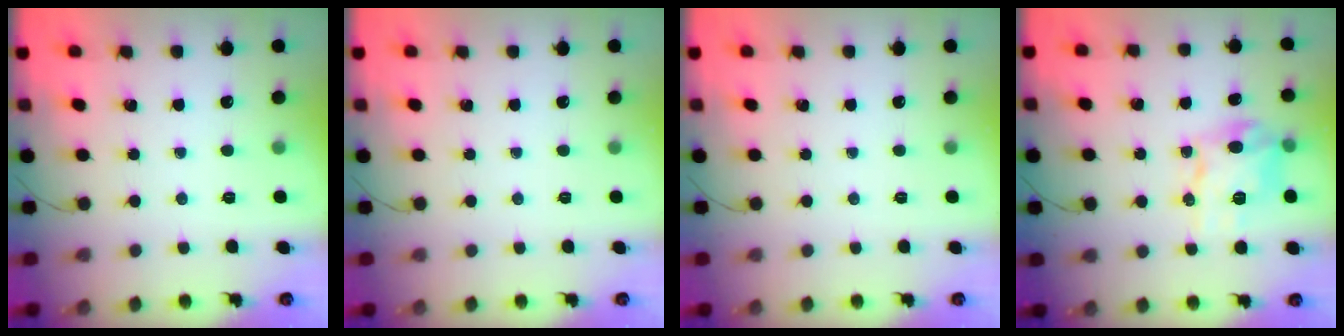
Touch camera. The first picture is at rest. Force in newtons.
{"total": 0.0}
{"total": 0.0}
{"total": 11.7, "press": 11.6, "slide": 1.6}